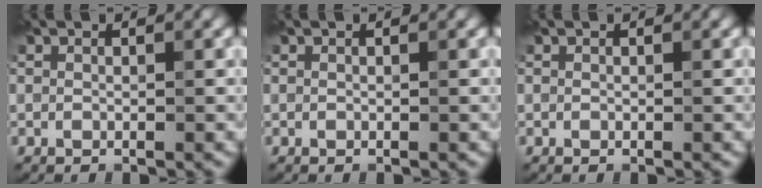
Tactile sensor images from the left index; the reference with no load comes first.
{"total": 0.0}
{"total": 0.0}